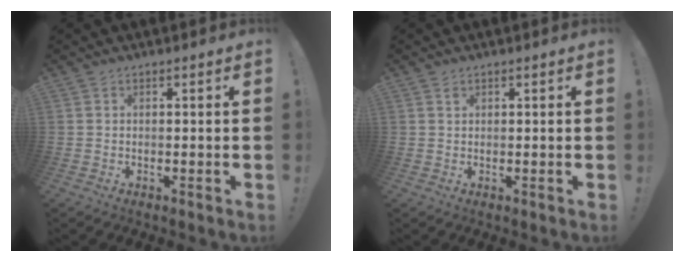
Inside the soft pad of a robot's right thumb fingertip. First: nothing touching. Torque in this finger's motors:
{"motor_torque": [-0.11, 0.09, 0.12, -0.05, 0.03]}